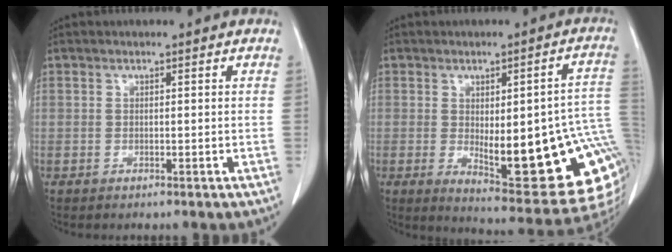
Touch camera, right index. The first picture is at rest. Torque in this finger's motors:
{"motor_torque": [1.40, -0.74, 0.55, 0.14]}